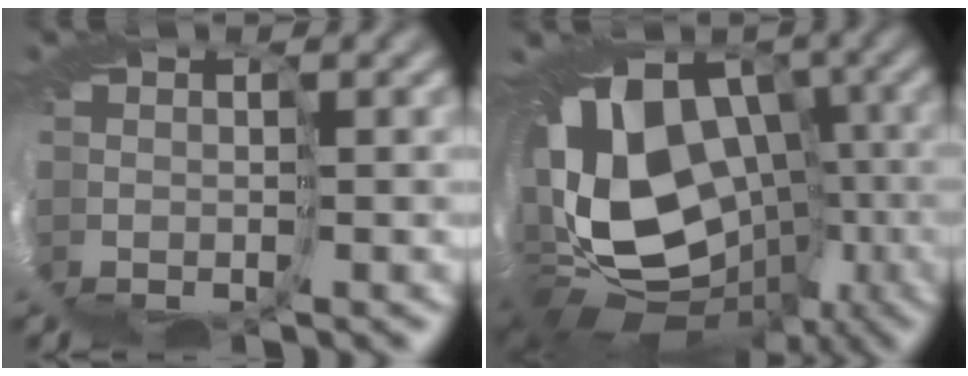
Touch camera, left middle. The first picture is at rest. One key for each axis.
{"total": 14.4, "fx": 0.0, "fy": 10.3, "fz": 10.0, "tx": -0.171, "ty": 0.002, "tz": 0.006}